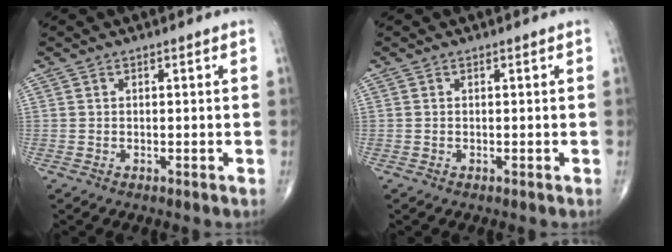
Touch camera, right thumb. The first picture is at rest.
{"total": 0.0}